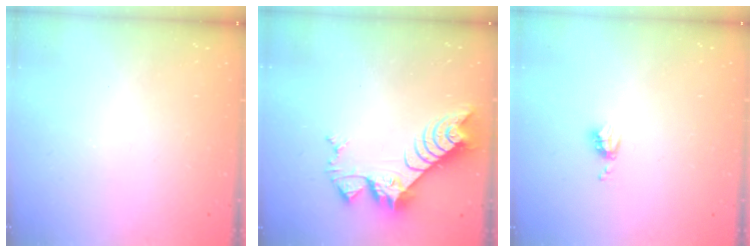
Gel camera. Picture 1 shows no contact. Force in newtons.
{"total": 8.5, "press": 8.5, "slide": 0.8}
{"total": 3.8, "press": 3.8, "slide": 0.6}